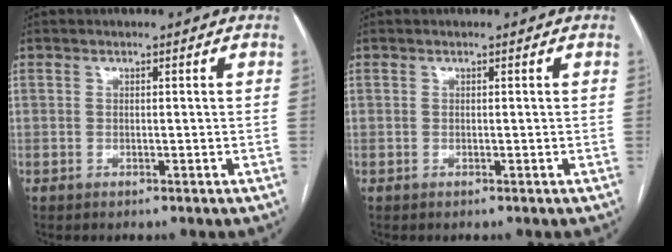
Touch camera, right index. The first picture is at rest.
{"total": 0.0}